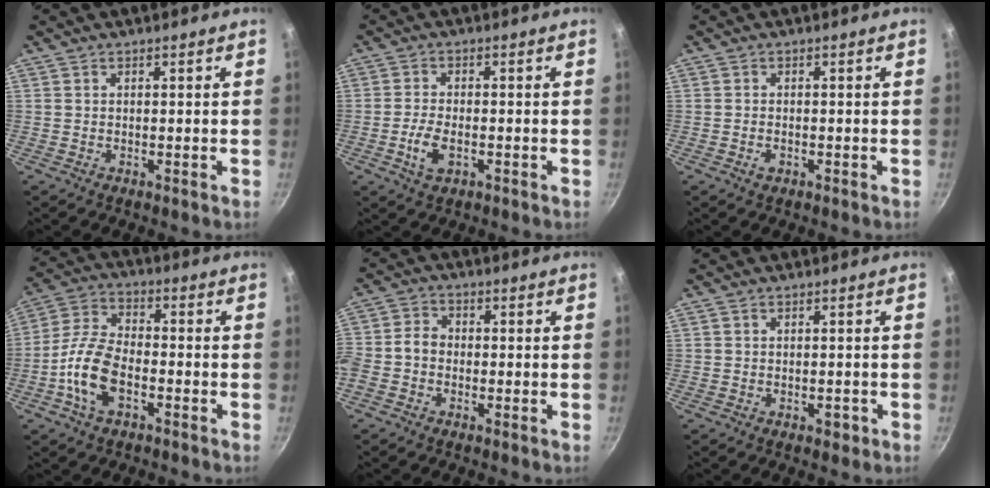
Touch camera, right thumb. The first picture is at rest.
{"total": 5.1, "force": [-1.7, 2.6, 4.1], "torque": [-0.082, 0.008, -0.033]}
{"total": 1.4, "force": [-0.7, 0.9, 0.9], "torque": [-0.017, 0.003, -0.013]}
{"total": 11.4, "force": [-4.1, 6.1, 8.8], "torque": [-0.172, 0.033, -0.090]}
{"total": 5.2, "force": [-1.5, 4.1, 2.8], "torque": [-0.048, 0.024, -0.044]}
{"total": 1.8, "force": [-0.6, 1.2, 1.3], "torque": [-0.005, 0.008, -0.006]}